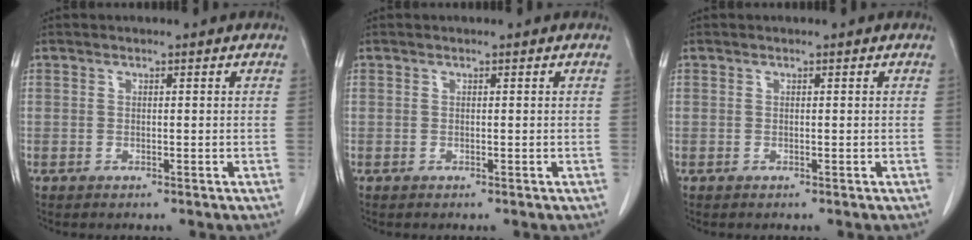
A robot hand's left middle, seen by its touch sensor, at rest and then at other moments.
{"total": 0.0}
{"total": 0.0}